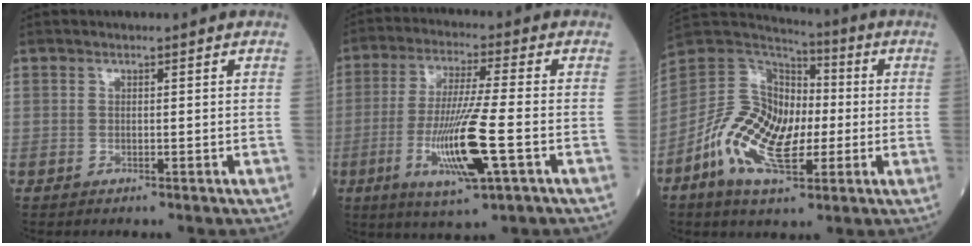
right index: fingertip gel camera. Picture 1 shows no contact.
{"total": 12.3, "force": [-3.5, 0.3, 11.8], "torque": [-0.236, -0.018, -0.063]}
{"total": 13.8, "force": [-2.9, 7.8, 11.0], "torque": [-0.230, 0.021, -0.051]}